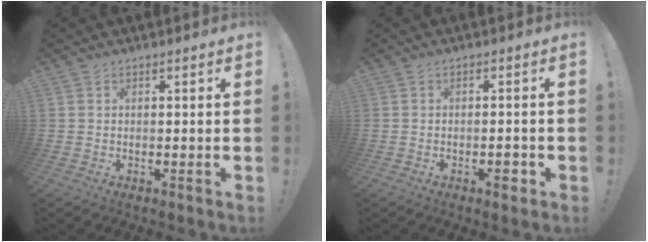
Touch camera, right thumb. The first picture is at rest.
{"total": 2.5, "force": [-1.4, 1.0, 1.9], "torque": [-0.015, 0.004, -0.025]}